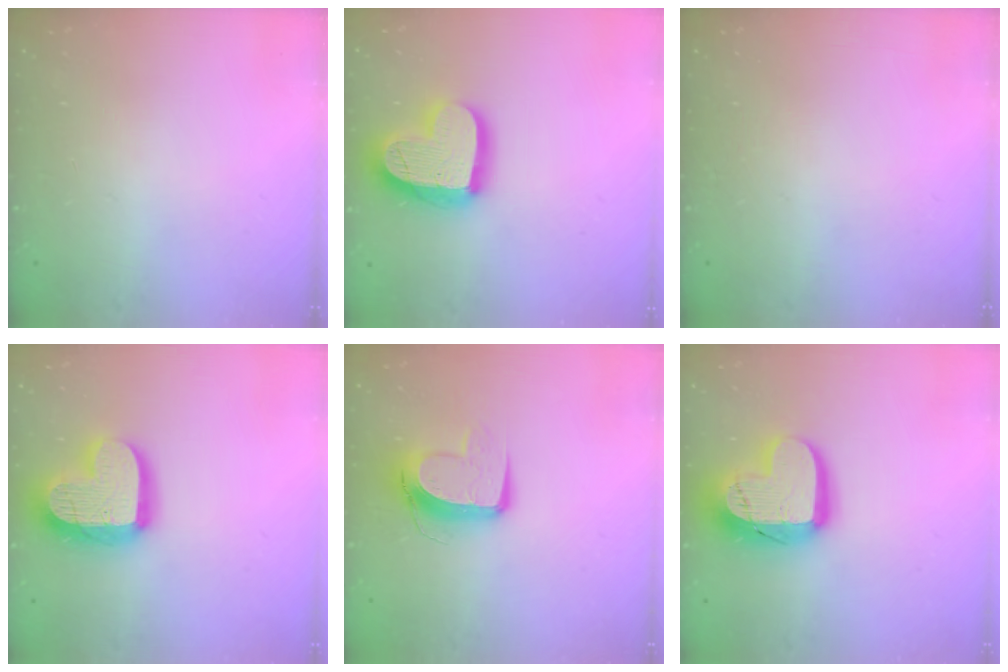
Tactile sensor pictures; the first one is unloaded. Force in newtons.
{"total": 18.7, "press": 18.7, "slide": 1.4}
{"total": 0.0}
{"total": 18.6, "press": 18.6, "slide": 1.4}
{"total": 10.6, "press": 10.6, "slide": 0.6}
{"total": 18.4, "press": 18.3, "slide": 1.4}